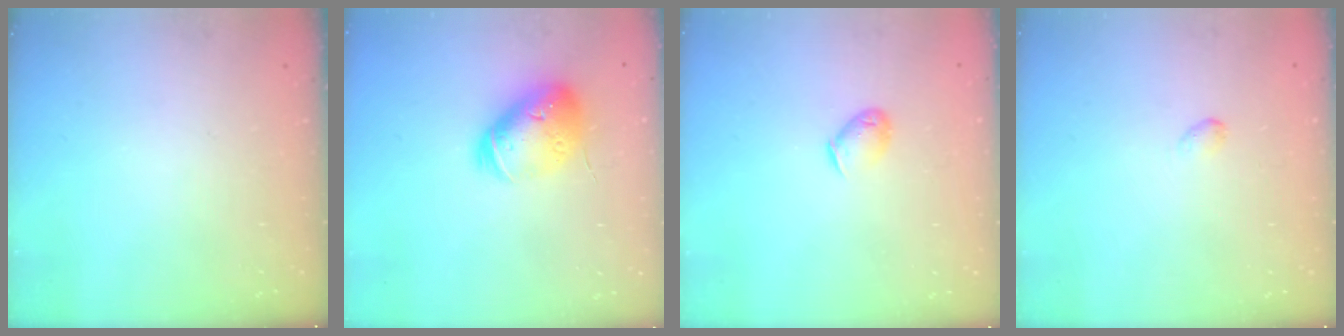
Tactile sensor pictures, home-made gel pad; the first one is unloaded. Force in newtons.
{"total": 17.1, "press": 16.9, "slide": 2.4}
{"total": 4.4, "press": 4.4, "slide": 0.7}
{"total": 2.7, "press": 2.6, "slide": 0.5}